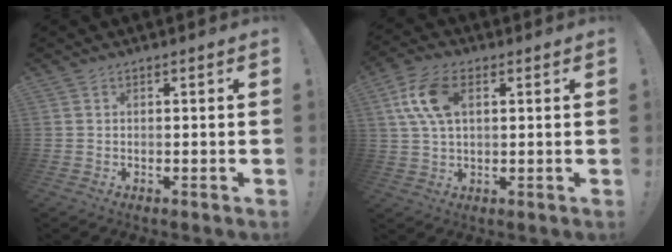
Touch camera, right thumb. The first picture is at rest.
{"total": 11.6, "force": [3.5, 6.6, 8.9], "torque": [-0.184, 0.006, 0.068]}